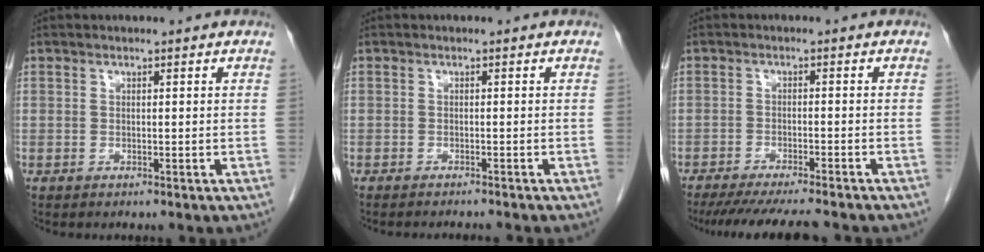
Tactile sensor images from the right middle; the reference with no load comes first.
{"total": 4.1, "force": [-3.9, -0.2, 1.3], "torque": [-0.011, -0.007, -0.051]}
{"total": 12.3, "force": [-10.9, 0.7, 5.5], "torque": [-0.073, -0.026, -0.152]}